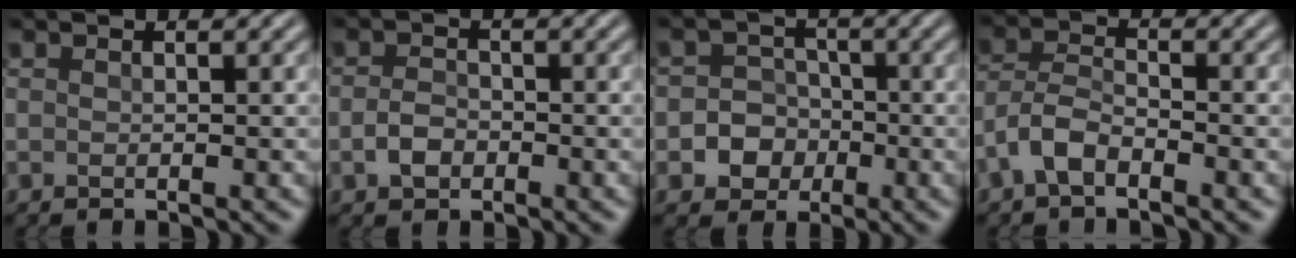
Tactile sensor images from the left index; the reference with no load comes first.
{"total": 1.6, "force": [-0.5, 1.3, 0.8], "torque": [-0.018, 0.007, -0.014]}
{"total": 4.4, "force": [-1.0, 4.1, 0.9], "torque": [0.012, 0.016, -0.036]}
{"total": 2.9, "force": [-1.8, 1.3, 1.9], "torque": [-0.042, 0.012, -0.047]}